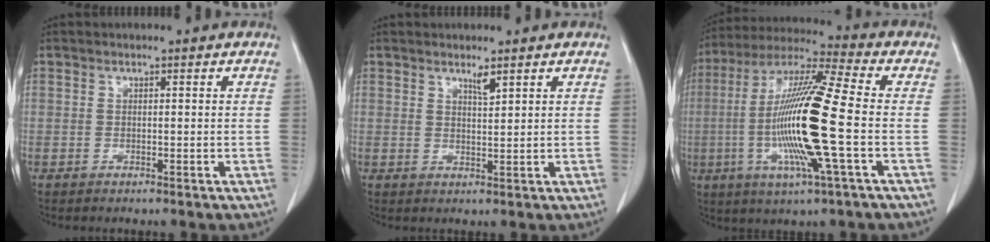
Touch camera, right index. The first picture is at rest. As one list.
[{"total": 1.8, "force": [1.4, 0.1, 1.2], "torque": [-0.023, -0.006, 0.027]}, {"total": 18.4, "force": [-2.9, 0.3, 18.1], "torque": [-0.366, -0.009, -0.065]}]